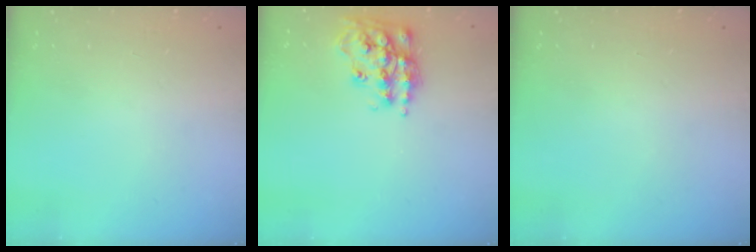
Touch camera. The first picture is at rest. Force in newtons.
{"total": 17.4, "press": 17.3, "slide": 1.2}
{"total": 0.0}